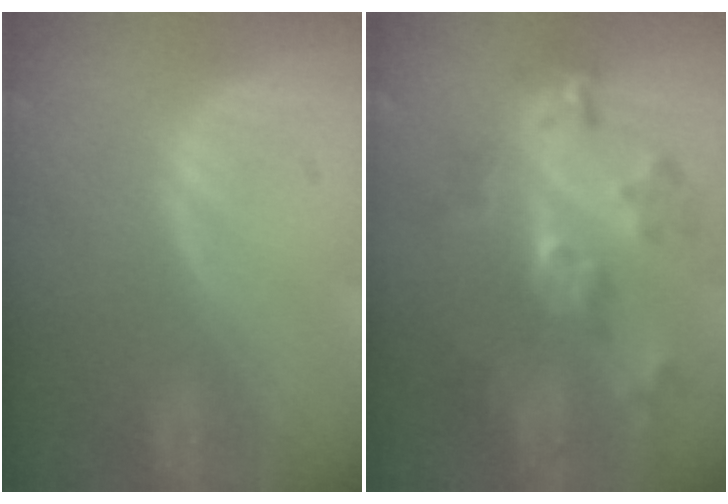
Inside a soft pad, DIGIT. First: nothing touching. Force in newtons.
{"total": 8.3, "press": 7.9, "slide": 2.5}